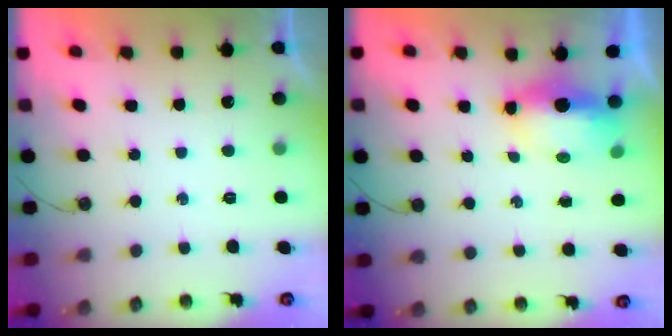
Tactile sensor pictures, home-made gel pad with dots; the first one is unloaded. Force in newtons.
{"total": 5.9, "press": 5.8, "slide": 0.5}